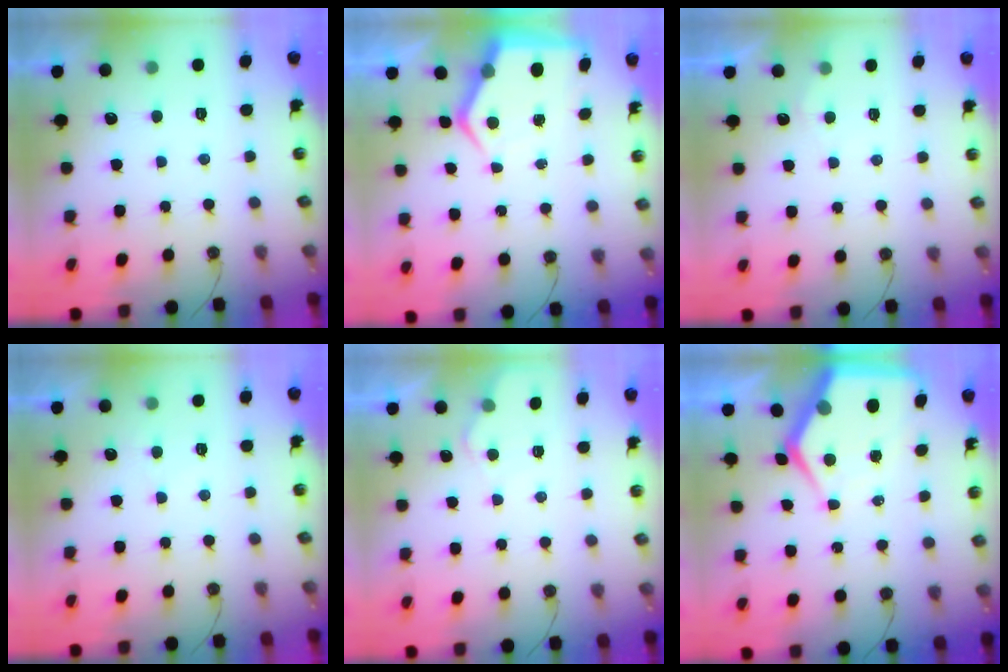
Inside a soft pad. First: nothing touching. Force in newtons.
{"total": 7.4, "press": 7.3, "slide": 1.0}
{"total": 3.1, "press": 3.1, "slide": 0.4}
{"total": 4.1, "press": 4.1, "slide": 0.4}
{"total": 5.0, "press": 5.0, "slide": 0.6}
{"total": 12.0, "press": 12.0, "slide": 1.1}